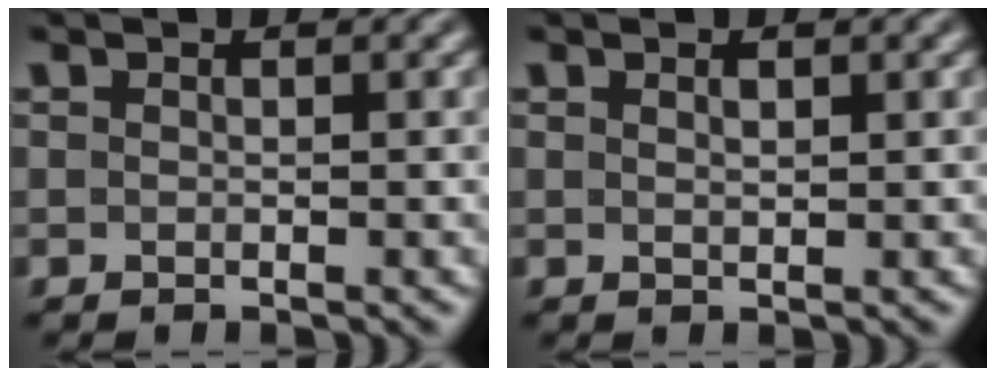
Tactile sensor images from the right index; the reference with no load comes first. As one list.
[{"total": 0.9, "force": [0.4, -0.7, 0.4], "torque": [-0.003, -0.006, 0.014]}]